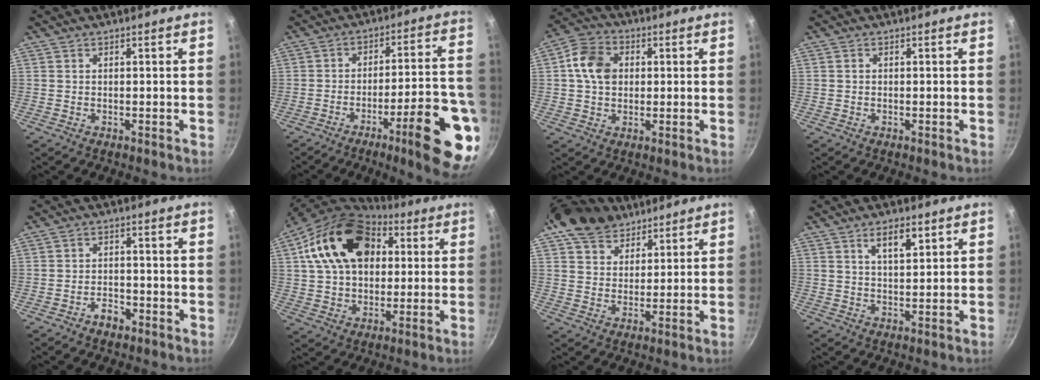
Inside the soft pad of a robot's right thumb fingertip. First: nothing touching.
{"total": 17.6, "force": [-8.3, 3.6, 15.1], "torque": [-0.177, 0.043, -0.112]}
{"total": 8.9, "force": [1.3, 7.0, 5.4], "torque": [-0.080, 0.012, 0.012]}
{"total": 0.6, "force": [0.1, 0.5, 0.3], "torque": [-0.004, 0.004, 0.001]}
{"total": 3.3, "force": [-2.2, 1.9, 1.6], "torque": [-0.014, 0.019, -0.036]}
{"total": 20.7, "force": [5.9, 14.5, 13.5], "torque": [-0.209, 0.011, 0.091]}
{"total": 12.4, "force": [9.2, 7.5, 3.6], "torque": [-0.046, -0.010, 0.161]}
{"total": 5.6, "force": [2.9, 2.3, 4.2], "torque": [-0.063, -0.013, 0.050]}